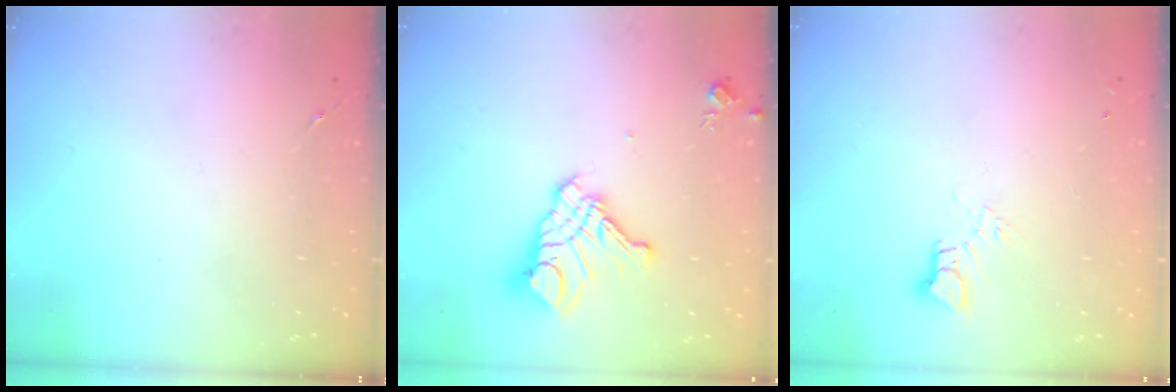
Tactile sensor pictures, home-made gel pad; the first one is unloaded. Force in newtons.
{"total": 14.3, "press": 14.2, "slide": 1.6}
{"total": 3.4, "press": 3.4, "slide": 0.1}